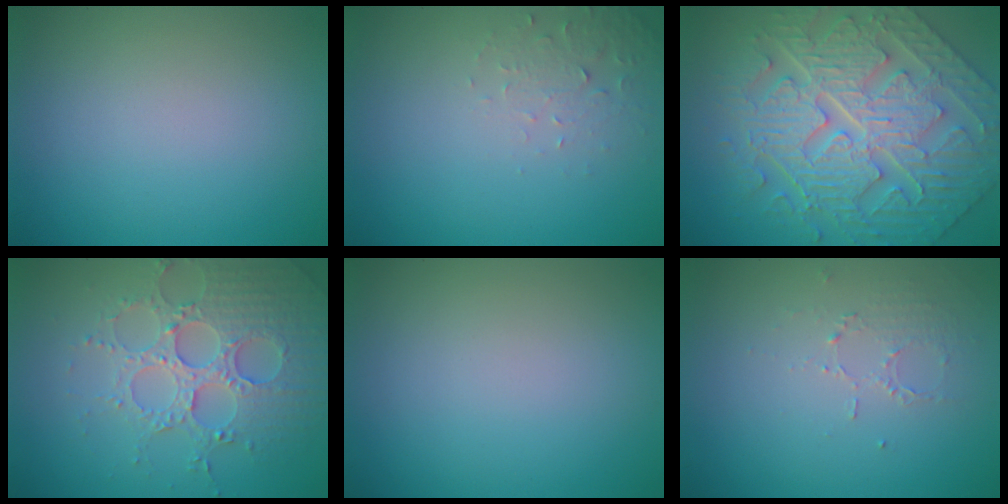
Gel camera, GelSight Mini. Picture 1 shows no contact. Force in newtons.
{"total": 1.9, "press": 1.8, "slide": 0.4}
{"total": 8.9, "press": 7.2, "slide": 5.1}
{"total": 4.9, "press": 4.4, "slide": 2.1}
{"total": 0.0}
{"total": 1.3, "press": 0.6, "slide": 1.1}